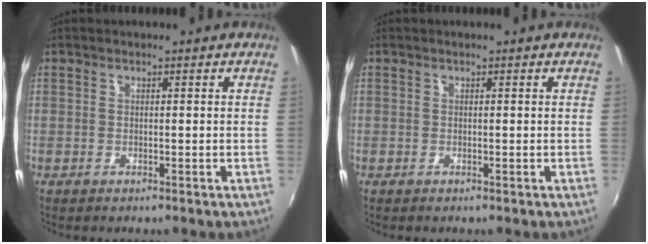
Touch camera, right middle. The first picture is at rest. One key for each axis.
{"total": 0.0}